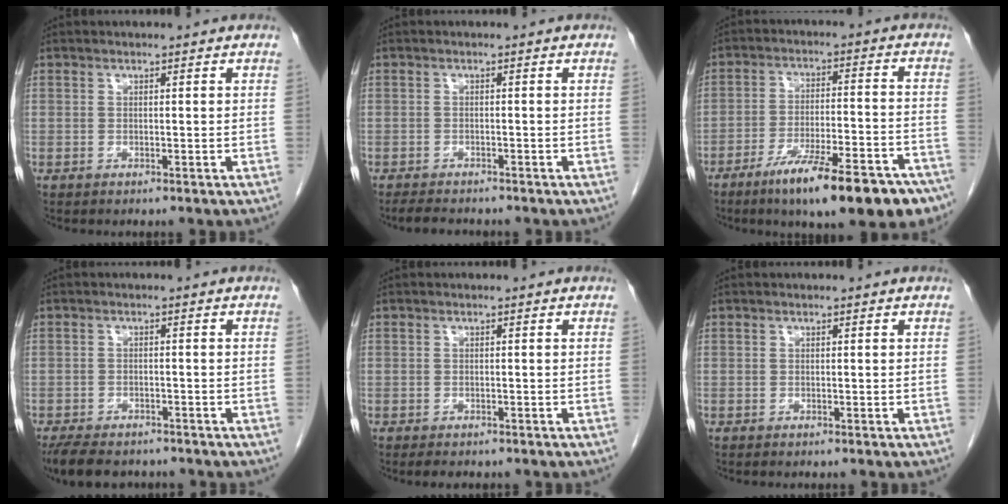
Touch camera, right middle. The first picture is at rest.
{"total": 3.9, "force": [-3.5, 0.9, 1.5], "torque": [-0.030, -0.011, -0.052]}
{"total": 18.2, "force": [-12.8, 3.4, 12.4], "torque": [-0.137, 0.006, -0.193]}
{"total": 9.1, "force": [-7.5, 3.4, 3.9], "torque": [-0.073, -0.011, -0.109]}
{"total": 2.2, "force": [-1.8, 0.8, 0.9], "torque": [-0.019, -0.006, -0.019]}
{"total": 0.0}